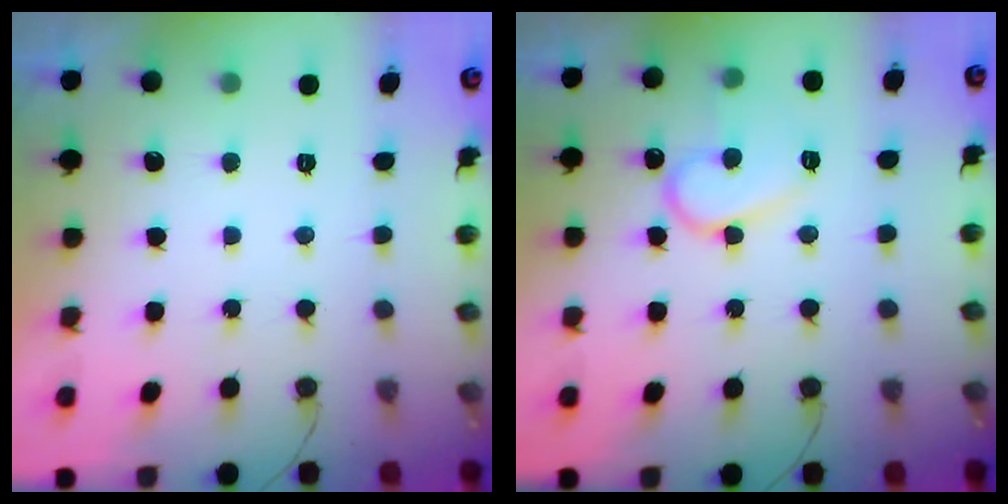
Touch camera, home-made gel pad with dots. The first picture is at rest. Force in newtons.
{"total": 12.2, "press": 12.1, "slide": 1.3}